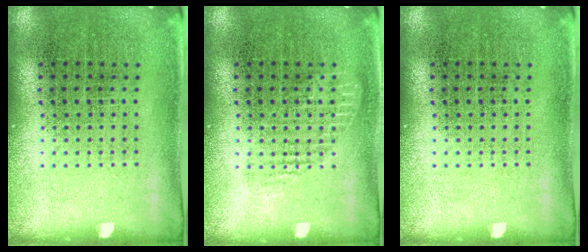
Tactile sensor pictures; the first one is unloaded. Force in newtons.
{"total": 1.3, "press": 1.2, "slide": 0.4}
{"total": 0.0}